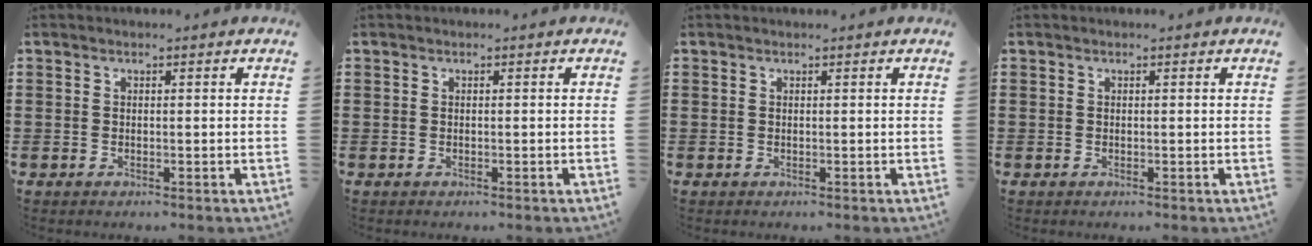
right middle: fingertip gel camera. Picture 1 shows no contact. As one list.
[{"total": 0.0}, {"total": 0.0}, {"total": 0.0}]